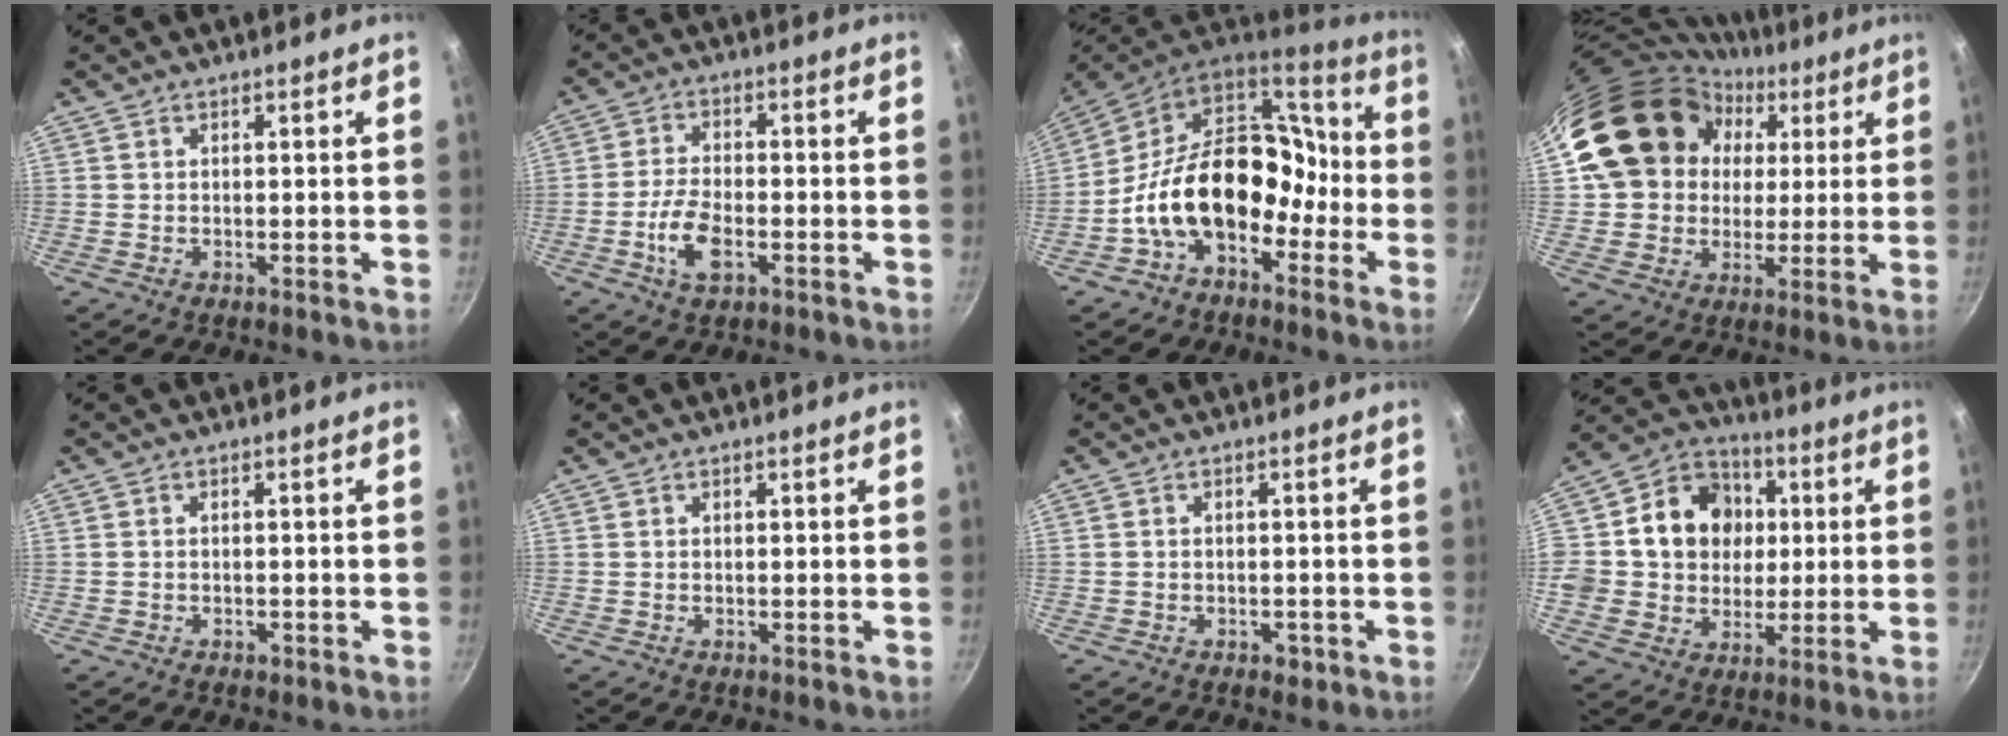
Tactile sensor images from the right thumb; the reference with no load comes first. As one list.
[{"total": 7.2, "force": [-2.5, 3.4, 5.8], "torque": [-0.115, 0.015, -0.052]}, {"total": 20.2, "force": [-5.6, 13.8, 13.6], "torque": [-0.175, 0.081, -0.109]}, {"total": 18.5, "force": [5.3, 15.5, 8.7], "torque": [-0.129, 0.025, 0.093]}, {"total": 0.8, "force": [-0.5, 0.5, 0.5], "torque": [-0.009, 0.003, -0.005]}, {"total": 0.0}, {"total": 2.0, "force": [-1.0, 1.3, 1.2], "torque": [-0.016, 0.008, -0.006]}, {"total": 16.0, "force": [2.4, 14.1, 7.1], "torque": [-0.091, 0.019, 0.033]}]